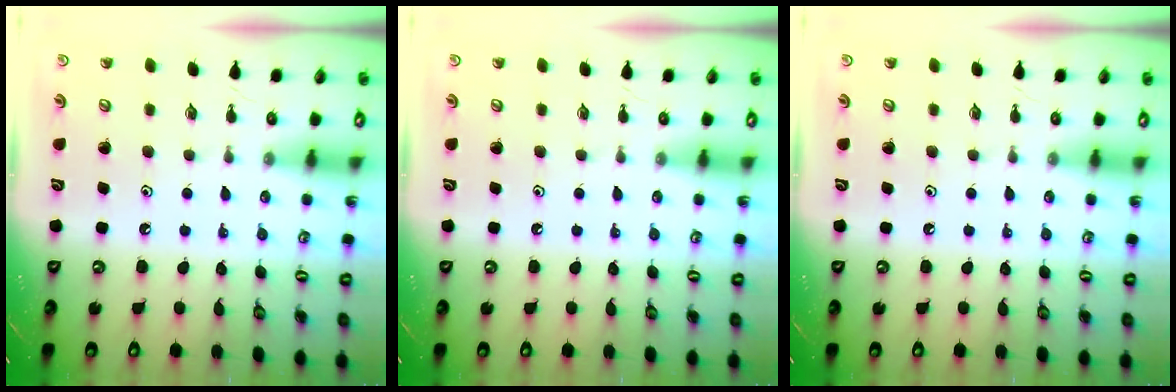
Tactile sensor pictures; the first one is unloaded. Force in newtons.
{"total": 0.0}
{"total": 0.0}